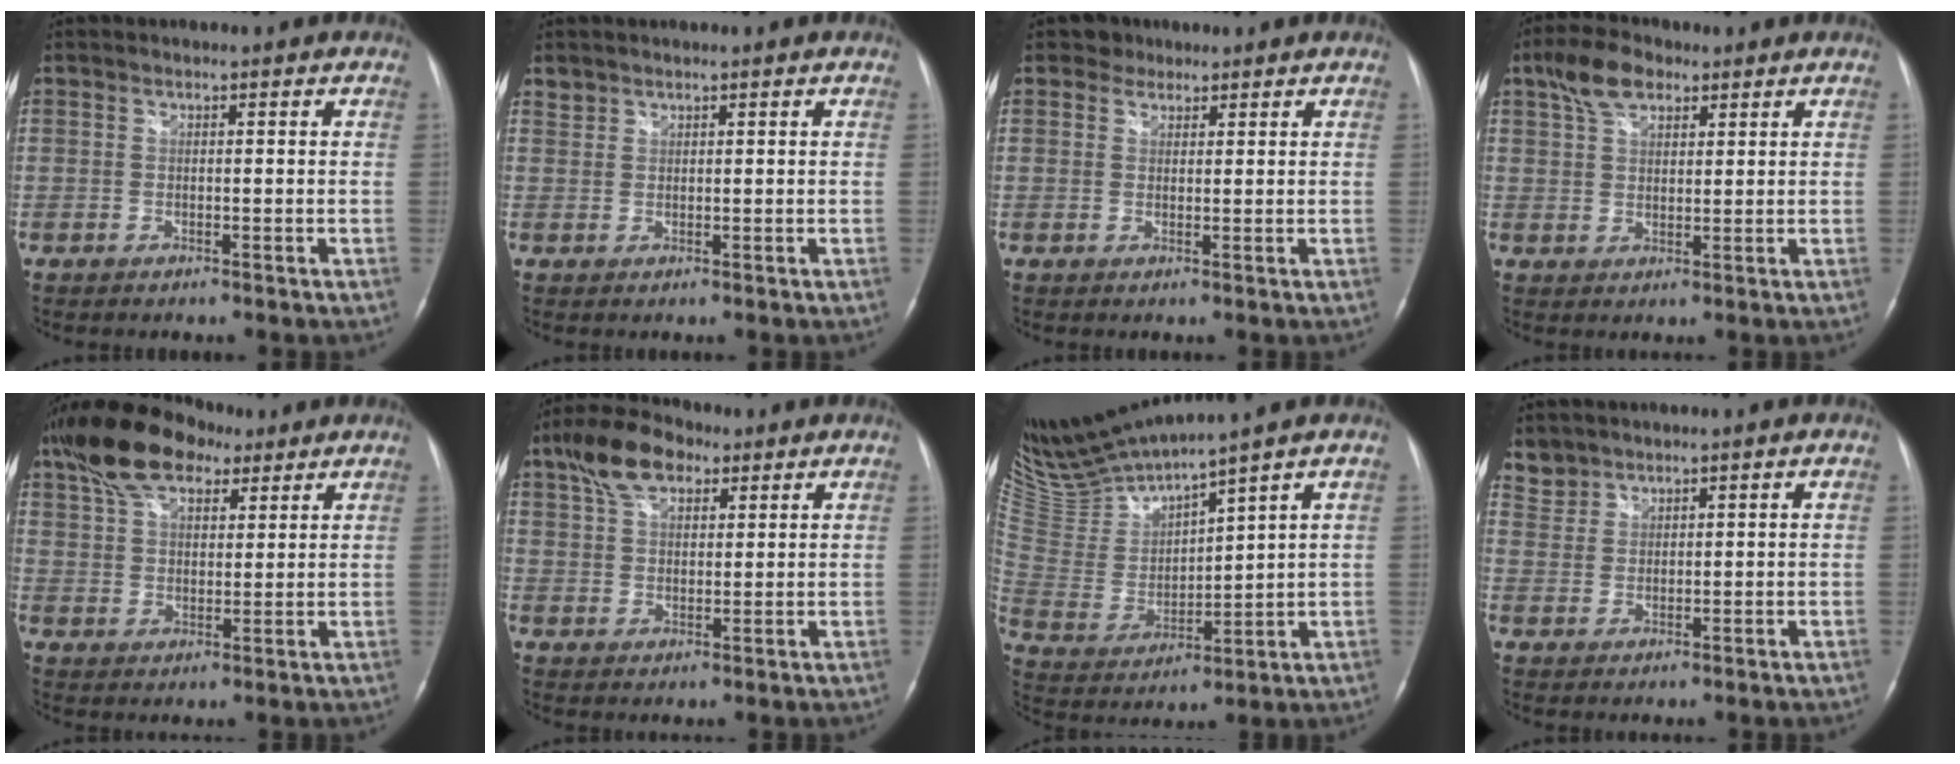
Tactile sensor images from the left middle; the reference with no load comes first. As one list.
[{"total": 1.2, "force": [1.0, 0.6, -0.2], "torque": [0.008, 0.006, 0.018]}, {"total": 2.3, "force": [1.6, 1.6, -0.1], "torque": [0.001, 0.006, 0.021]}, {"total": 6.5, "force": [3.9, 3.5, 3.9], "torque": [-0.082, 0.022, 0.076]}, {"total": 13.4, "force": [8.9, 6.5, 7.7], "torque": [-0.155, 0.041, 0.162]}, {"total": 8.8, "force": [5.2, 4.7, 5.4], "torque": [-0.112, 0.027, 0.095]}, {"total": 14.1, "force": [13.2, -0.6, 4.9], "torque": [-0.115, -0.013, 0.277]}, {"total": 3.3, "force": [2.9, 1.6, -0.5], "torque": [0.017, 0.008, 0.058]}]